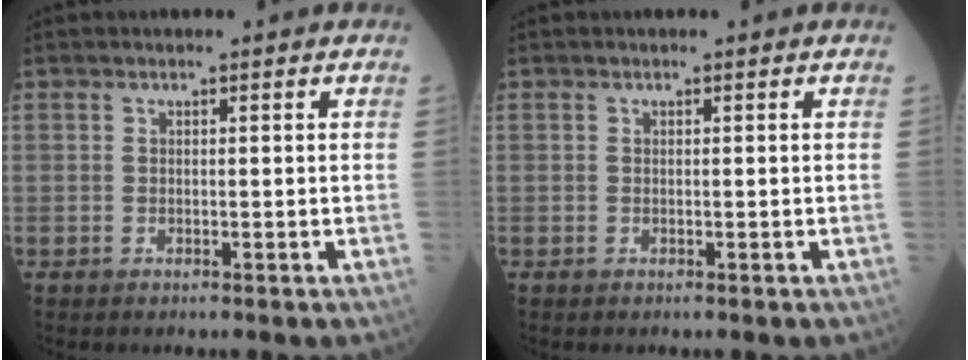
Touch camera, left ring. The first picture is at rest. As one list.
[{"total": 0.0}]